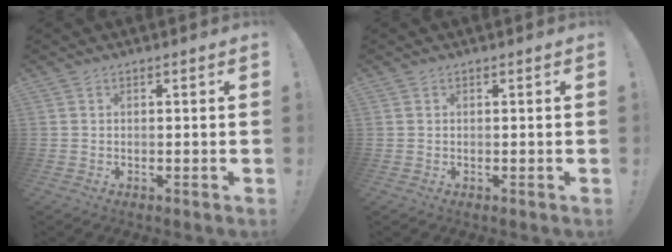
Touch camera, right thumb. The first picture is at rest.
{"total": 0.0}